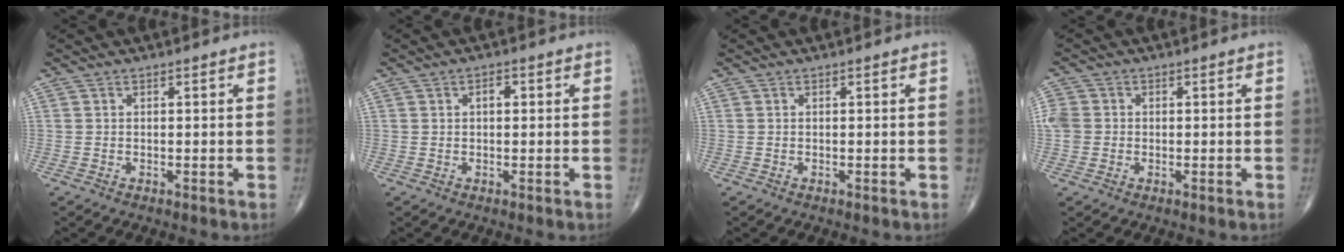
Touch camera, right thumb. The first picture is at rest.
{"total": 1.7, "force": [0.5, 1.0, 1.4], "torque": [-0.019, 0.004, 0.006]}
{"total": 0.0}
{"total": 4.5, "force": [0.0, 4.0, 2.0], "torque": [-0.040, 0.011, 0.001]}